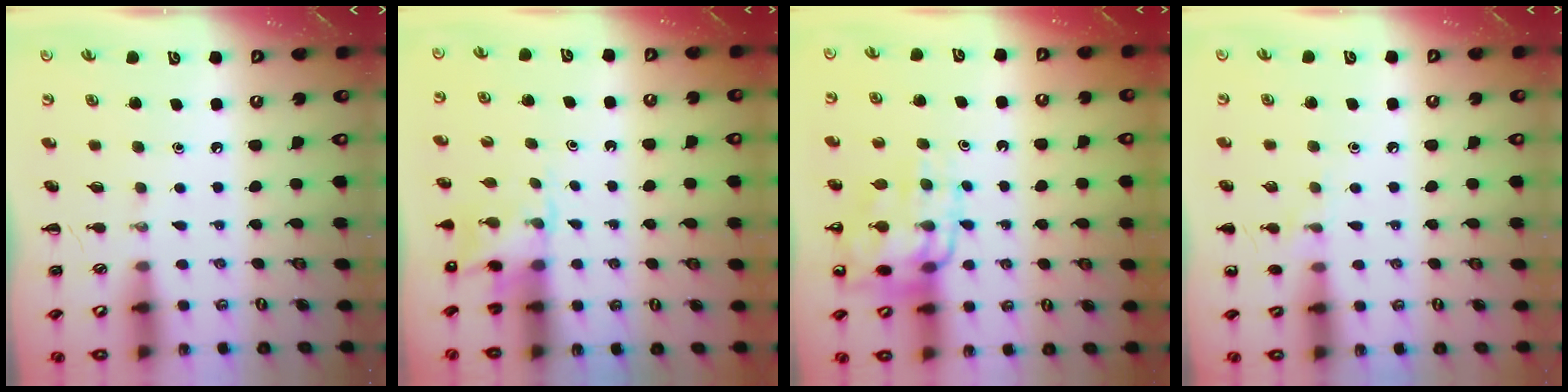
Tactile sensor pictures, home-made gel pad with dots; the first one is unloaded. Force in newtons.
{"total": 3.6, "press": 3.6, "slide": 0.7}
{"total": 13.3, "press": 13.1, "slide": 2.7}
{"total": 4.6, "press": 4.4, "slide": 1.5}